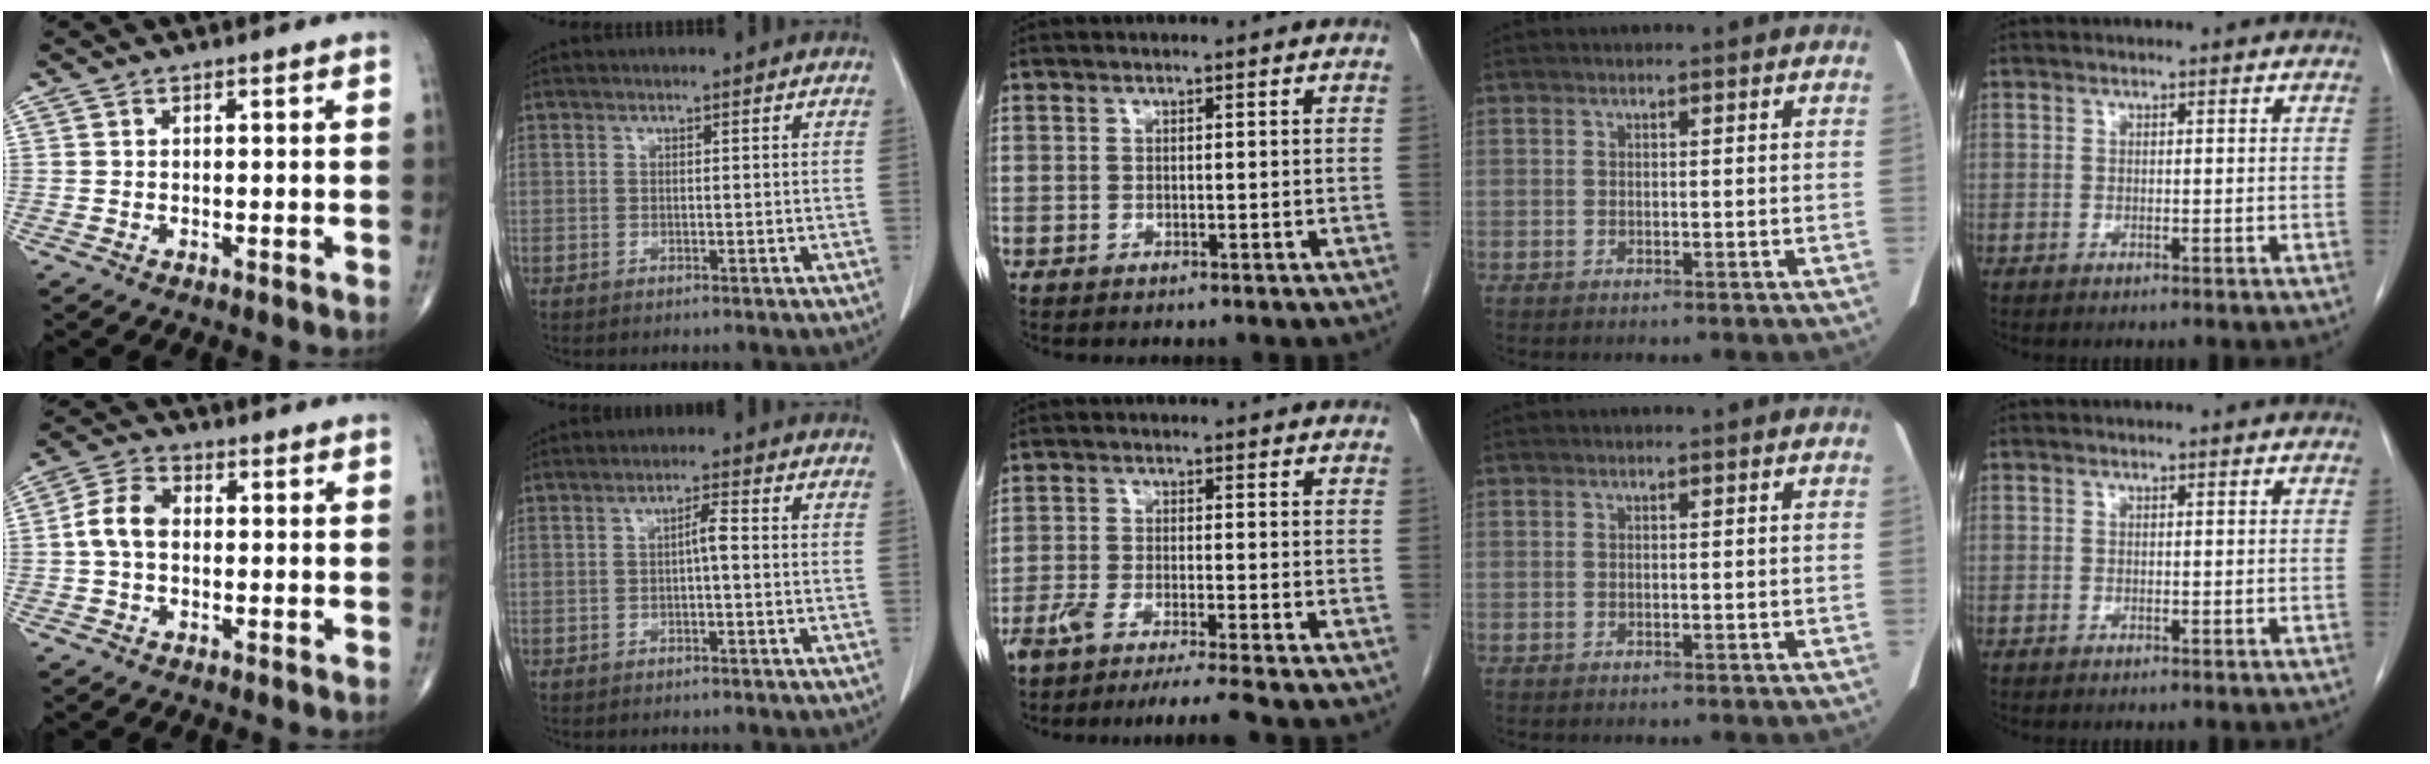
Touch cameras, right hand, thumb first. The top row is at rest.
{"thumb": {"total": 6.3, "force": [-0.2, 4.3, 4.6], "torque": [-0.089, 0.021, -0.013]}, "index": {"total": 2.1, "force": [-0.2, 0.2, 2.1], "torque": [-0.034, 0.005, -0.002]}, "middle": {"total": 8.1, "force": [-6.8, -1.2, 4.3], "torque": [-0.055, -0.019, -0.109]}}